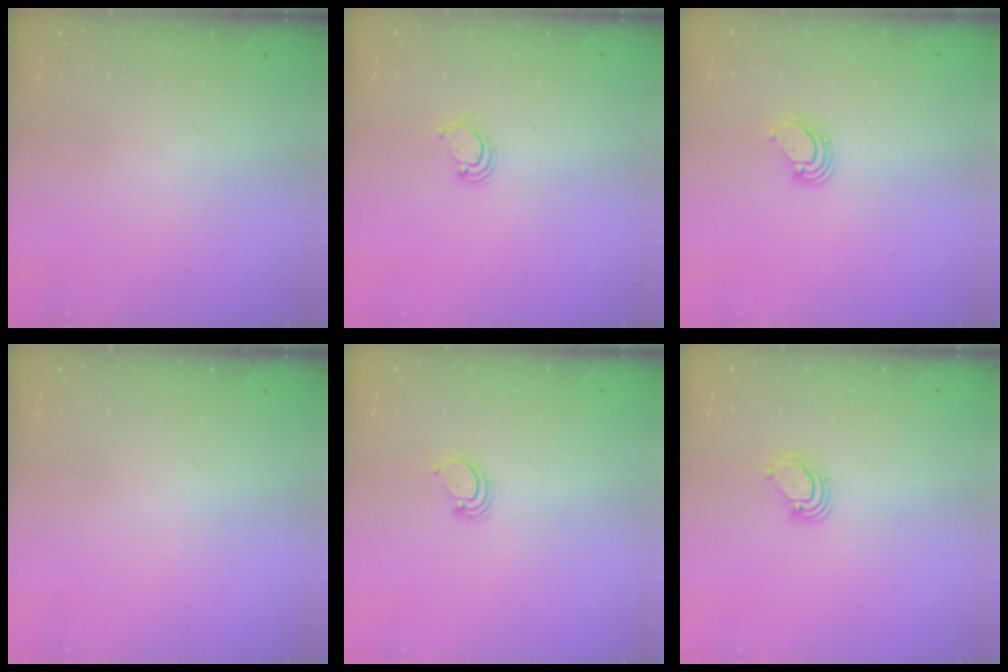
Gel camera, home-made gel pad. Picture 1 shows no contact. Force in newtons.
{"total": 3.3, "press": 3.3, "slide": 0.3}
{"total": 3.2, "press": 3.2, "slide": 0.2}
{"total": 0.0}
{"total": 2.3, "press": 2.3, "slide": 0.2}
{"total": 3.9, "press": 3.9, "slide": 0.4}